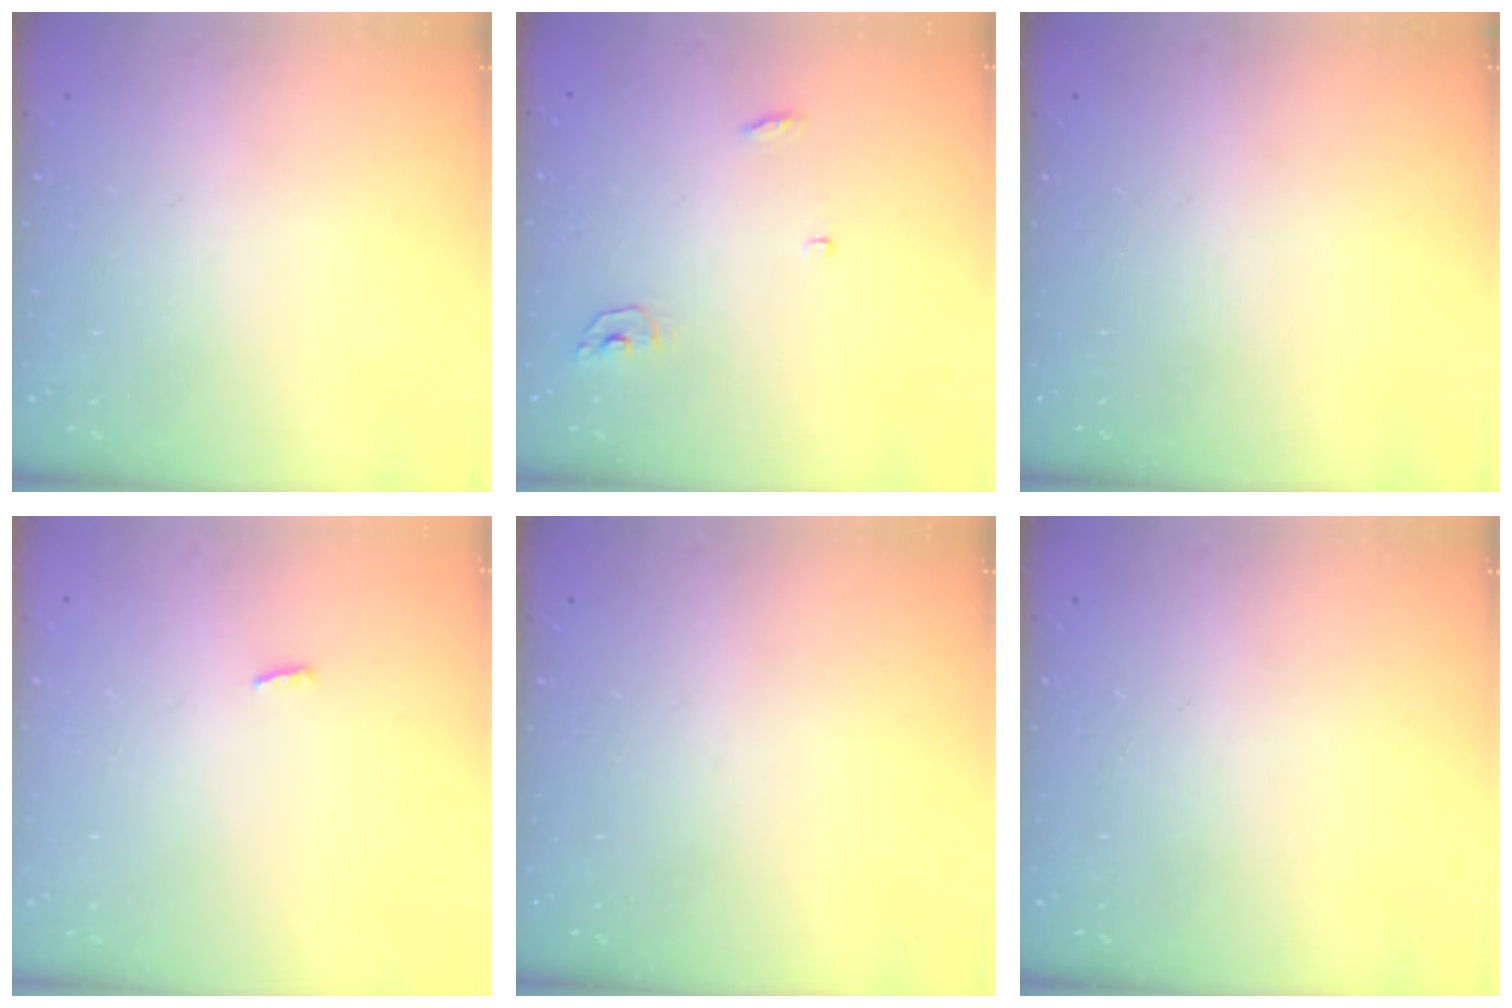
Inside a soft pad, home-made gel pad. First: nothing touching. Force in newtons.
{"total": 3.8, "press": 3.8, "slide": 0.5}
{"total": 0.0}
{"total": 2.3, "press": 2.1, "slide": 0.8}
{"total": 0.0}
{"total": 0.0}